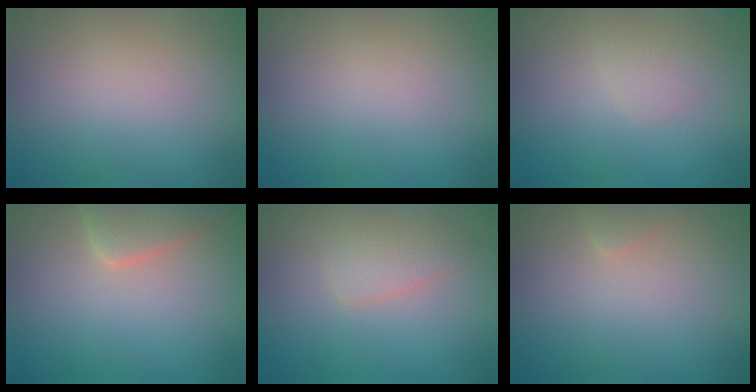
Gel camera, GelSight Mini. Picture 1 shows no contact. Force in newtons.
{"total": 0.0}
{"total": 0.8, "press": 0.8, "slide": 0.0}
{"total": 2.9, "press": 2.9, "slide": 0.3}
{"total": 2.4, "press": 2.4, "slide": 0.1}
{"total": 0.8, "press": 0.8, "slide": 0.0}